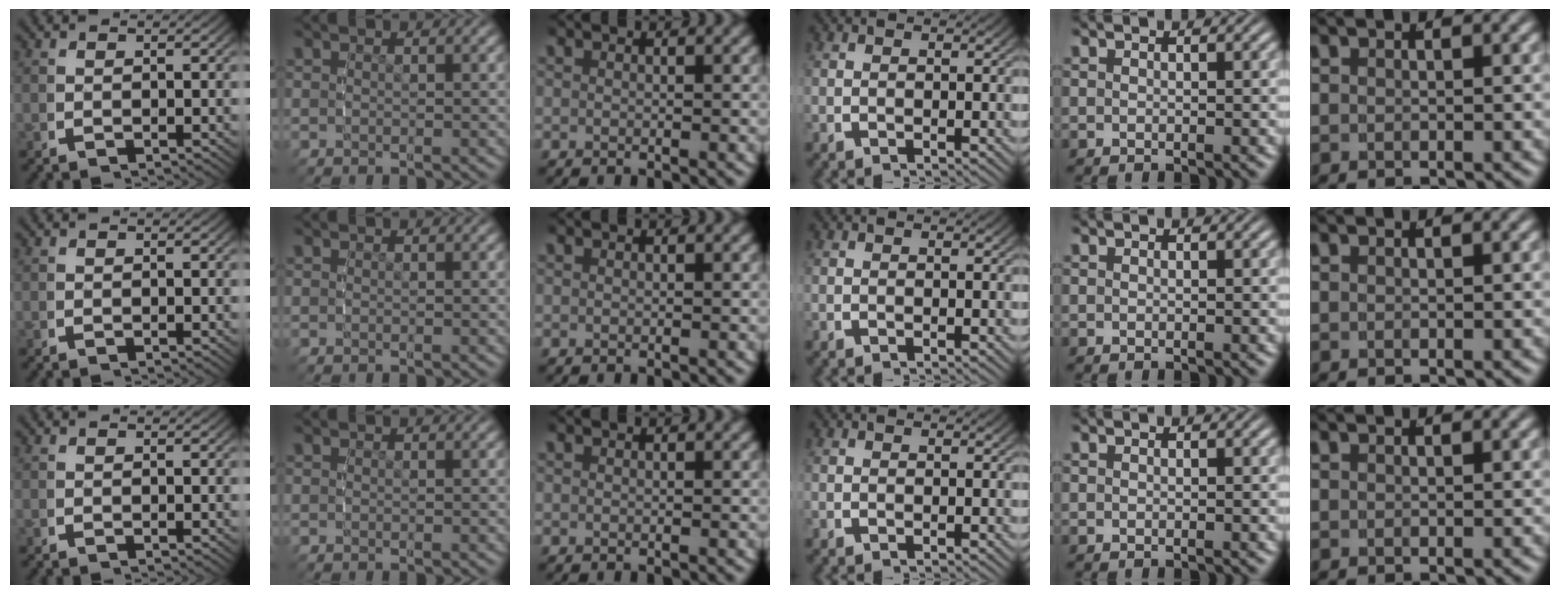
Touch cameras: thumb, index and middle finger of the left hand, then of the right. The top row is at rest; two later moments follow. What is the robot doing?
{"motion": "reach", "object": "router"}